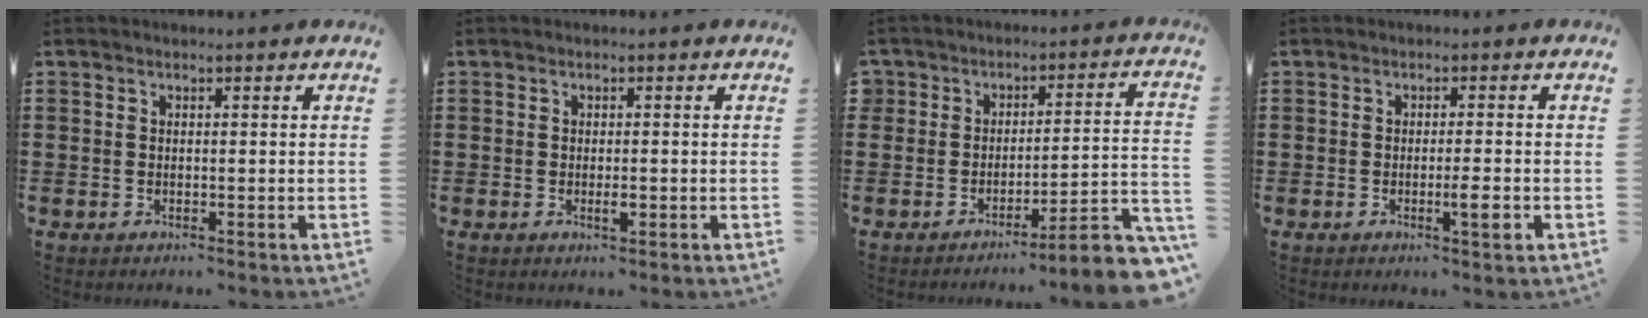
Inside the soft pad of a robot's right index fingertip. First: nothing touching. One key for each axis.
{"total": 1.6, "fx": -0.3, "fy": 0.5, "fz": 1.4, "tx": -0.026, "ty": 0.000, "tz": -0.006}
{"total": 5.3, "fx": -4.4, "fy": 0.7, "fz": 2.9, "tx": -0.047, "ty": -0.004, "tz": -0.086}
{"total": 3.3, "fx": -1.1, "fy": 0.2, "fz": 3.1, "tx": -0.058, "ty": -0.011, "tz": -0.021}